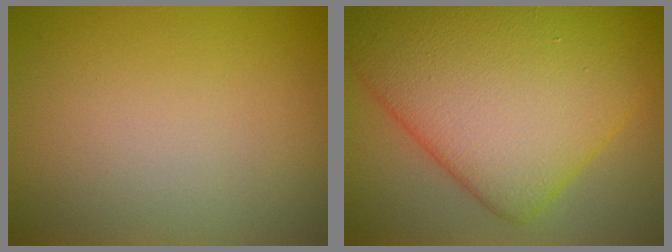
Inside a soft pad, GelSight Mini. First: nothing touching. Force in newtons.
{"total": 14.8, "press": 14.8, "slide": 0.5}